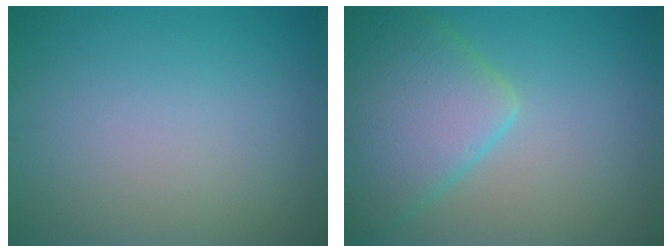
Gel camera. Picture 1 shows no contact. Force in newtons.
{"total": 6.9, "press": 6.9, "slide": 0.5}